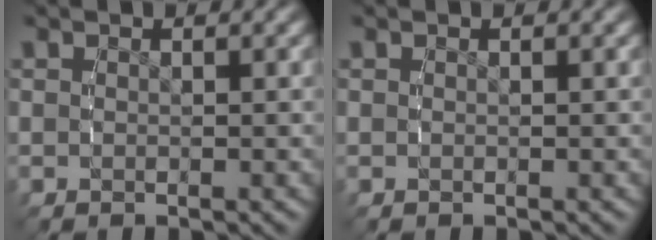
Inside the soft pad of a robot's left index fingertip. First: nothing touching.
{"total": 0.0}